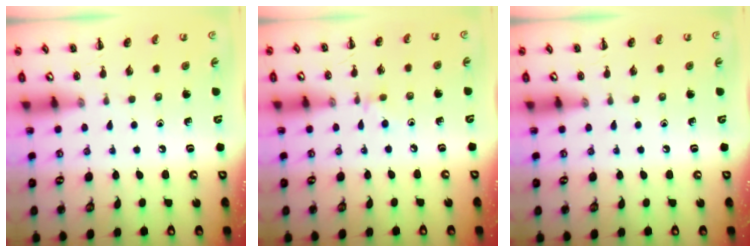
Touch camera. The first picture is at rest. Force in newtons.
{"total": 3.0, "press": 2.7, "slide": 1.2}
{"total": 0.0}